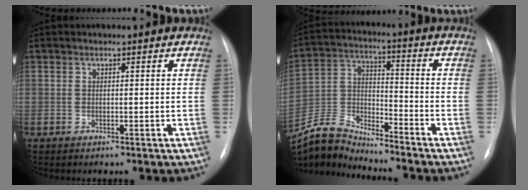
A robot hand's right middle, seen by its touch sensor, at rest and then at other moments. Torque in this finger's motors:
{"motor_torque": [-0.28, 0.00, -0.04, -0.01]}